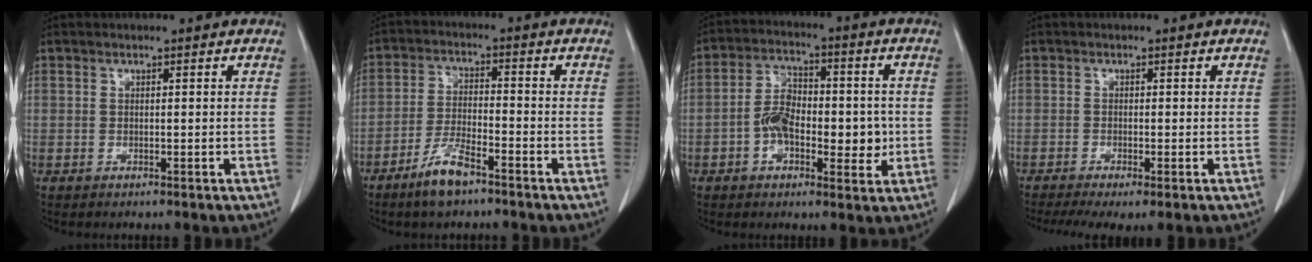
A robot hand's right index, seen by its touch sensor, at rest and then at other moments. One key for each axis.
{"total": 6.5, "fx": -4.6, "fy": 1.4, "fz": 4.4, "tx": -0.094, "ty": -0.005, "tz": -0.087}
{"total": 10.2, "fx": -1.7, "fy": 5.4, "fz": 8.5, "tx": -0.139, "ty": 0.020, "tz": -0.030}
{"total": 6.0, "fx": -4.0, "fy": 1.2, "fz": 4.2, "tx": -0.071, "ty": -0.015, "tz": -0.066}